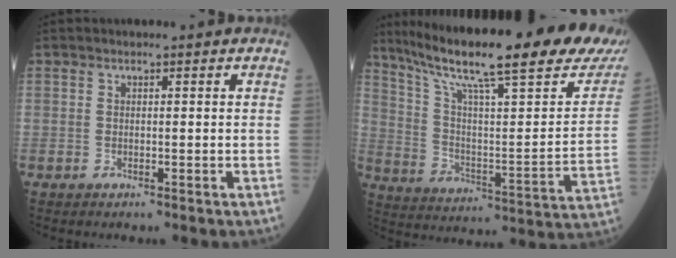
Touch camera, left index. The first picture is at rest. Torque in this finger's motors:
{"motor_torque": [0.98, -1.15, 0.61, 0.18]}